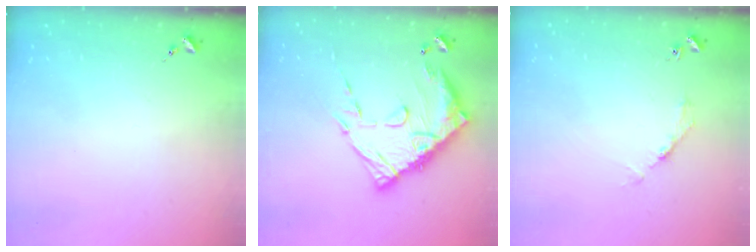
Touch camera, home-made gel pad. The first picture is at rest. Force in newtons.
{"total": 17.5, "press": 17.4, "slide": 2.0}
{"total": 2.7, "press": 2.7, "slide": 0.4}